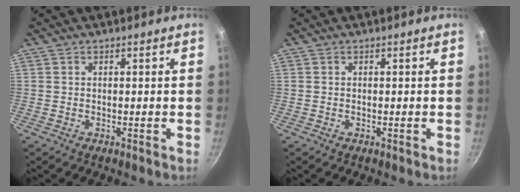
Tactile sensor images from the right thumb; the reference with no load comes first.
{"total": 0.0}